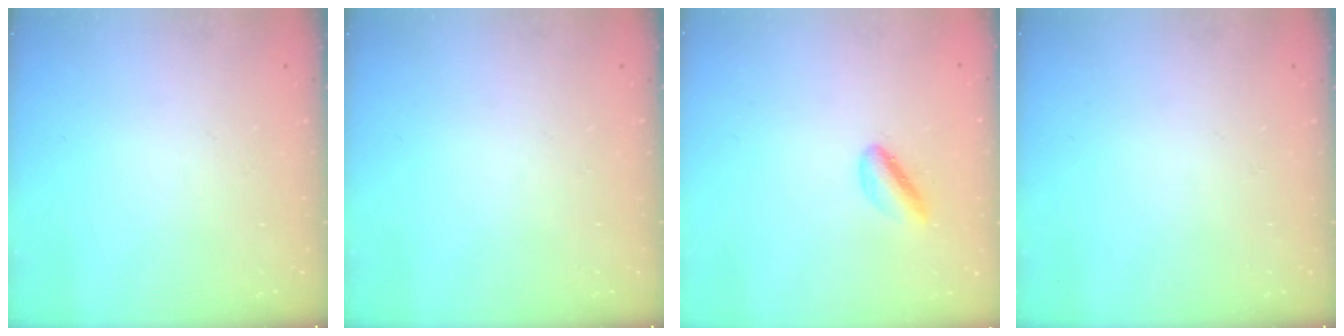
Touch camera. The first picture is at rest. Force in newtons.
{"total": 0.0}
{"total": 4.1, "press": 3.7, "slide": 1.8}
{"total": 0.0}